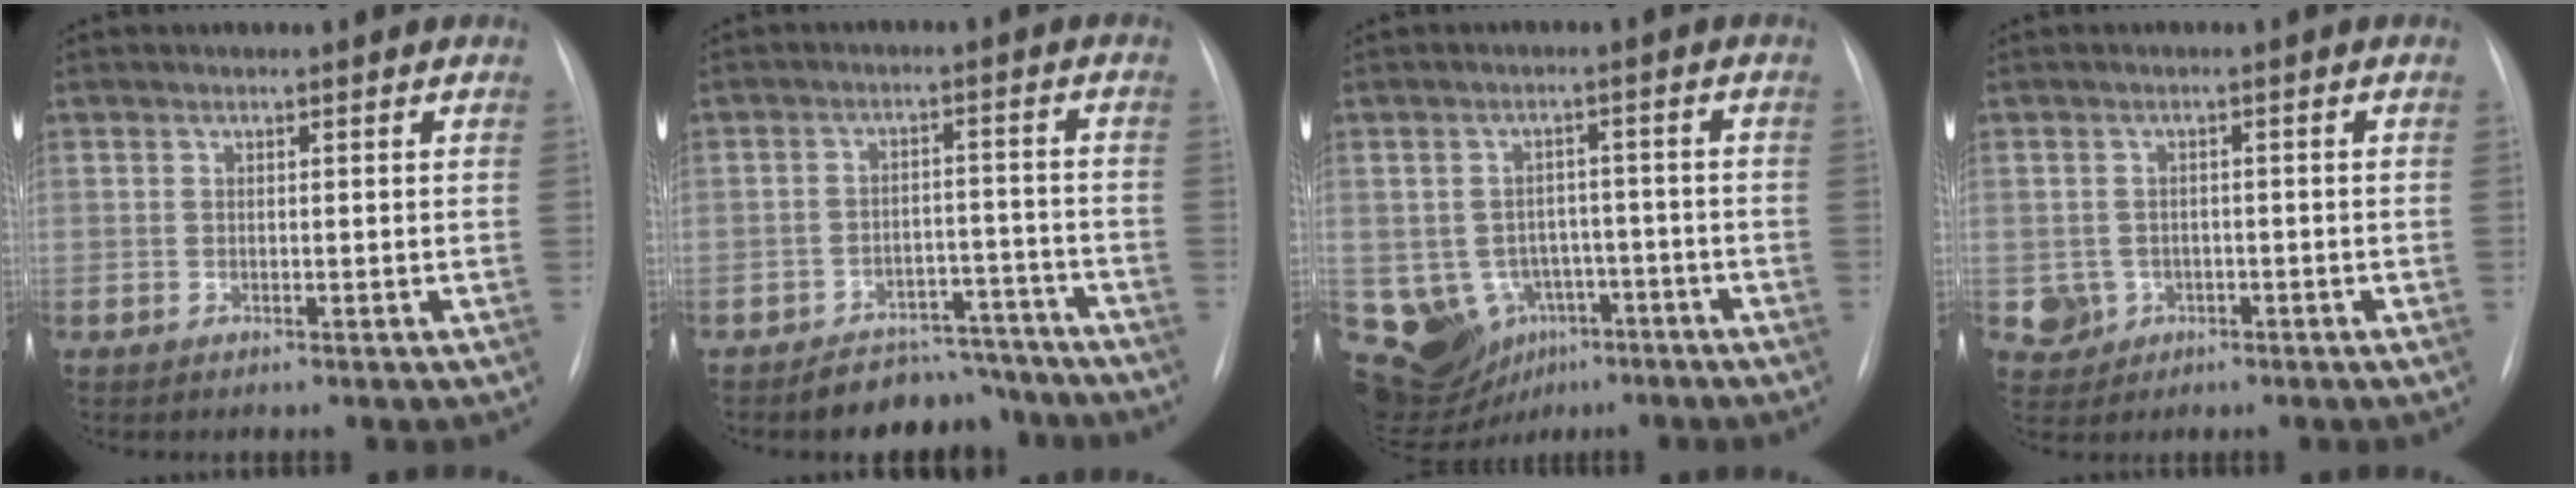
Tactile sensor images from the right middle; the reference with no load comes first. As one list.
[{"total": 7.9, "force": [-7.1, 3.6, 0.0], "torque": [0.027, 0.036, -0.101]}, {"total": 11.3, "force": [-4.9, 9.4, 3.8], "torque": [-0.076, 0.026, -0.059]}, {"total": 4.1, "force": [-1.2, 3.9, 0.4], "torque": [-0.004, 0.007, -0.013]}]